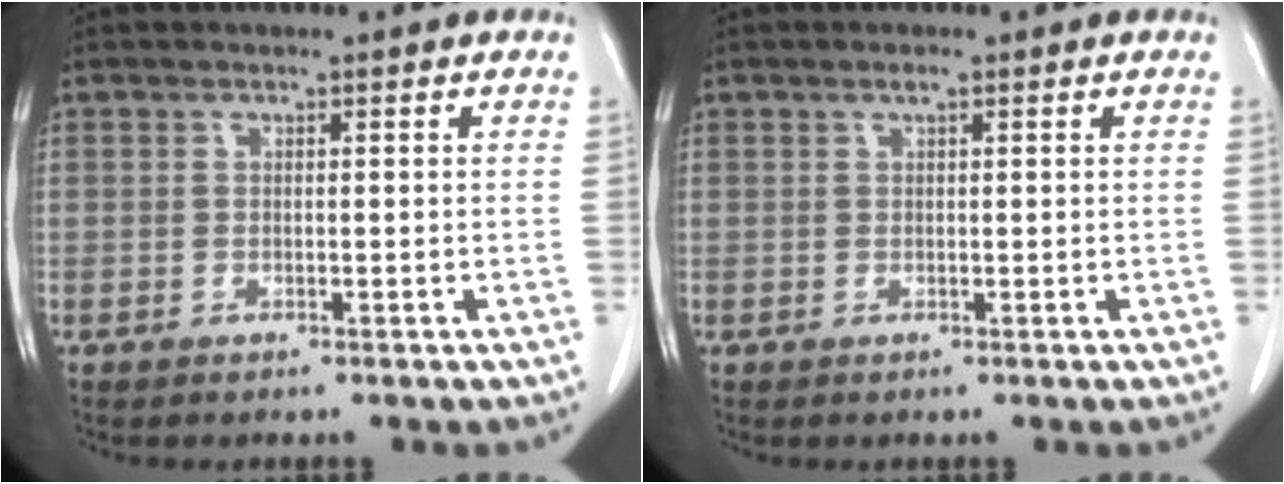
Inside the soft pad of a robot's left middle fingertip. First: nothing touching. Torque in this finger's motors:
{"motor_torque": [0.28, -0.17, -0.02, 0.00]}